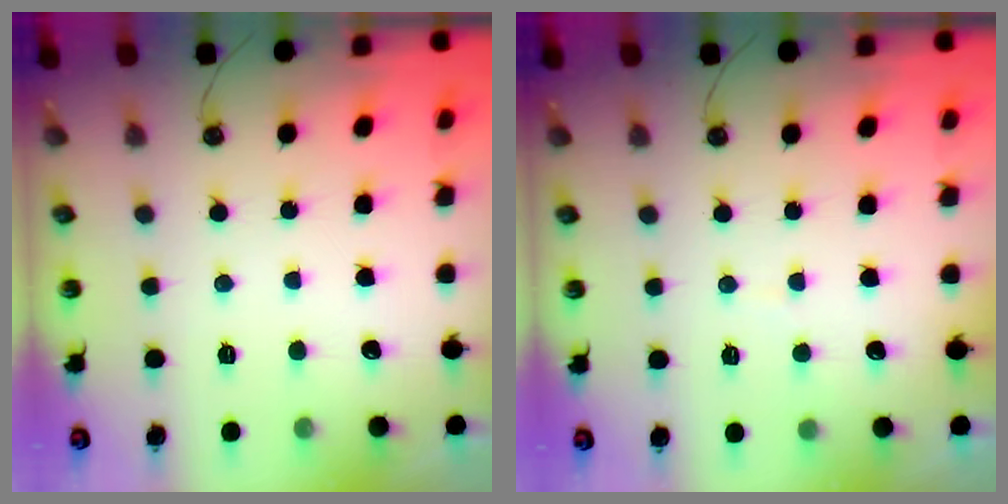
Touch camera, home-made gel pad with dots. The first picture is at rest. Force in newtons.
{"total": 2.6, "press": 2.6, "slide": 0.2}